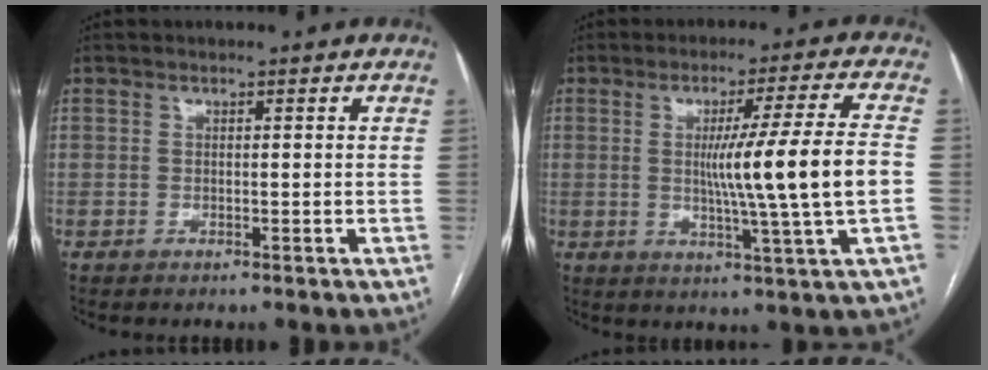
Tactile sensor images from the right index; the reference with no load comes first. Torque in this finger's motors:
{"motor_torque": [1.88, 0.01, 1.02, 0.21]}